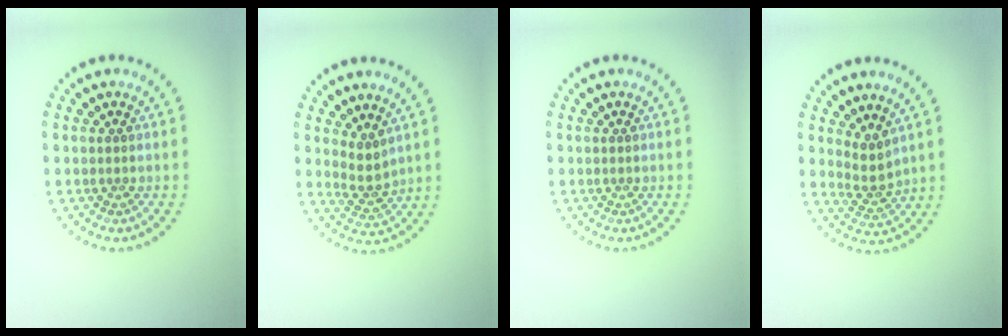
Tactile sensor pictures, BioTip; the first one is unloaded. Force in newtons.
{"total": 2.1, "press": 1.6, "slide": 1.4}
{"total": 0.0}
{"total": 2.1, "press": 1.6, "slide": 1.5}